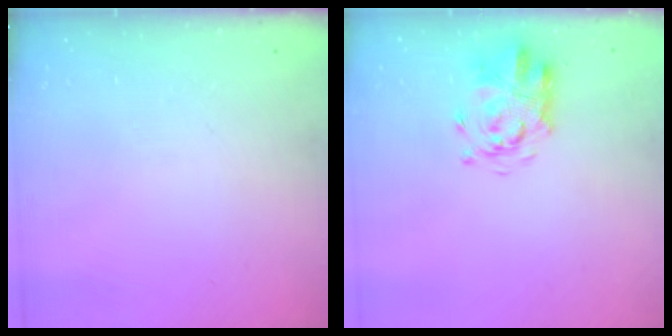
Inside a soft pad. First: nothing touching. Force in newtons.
{"total": 3.5, "press": 3.4, "slide": 1.0}